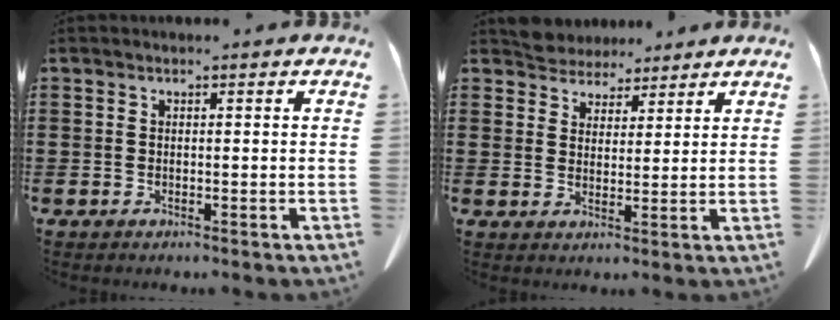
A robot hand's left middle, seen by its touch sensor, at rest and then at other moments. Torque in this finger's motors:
{"motor_torque": [0.32, 0.01, 0.08, -0.03]}